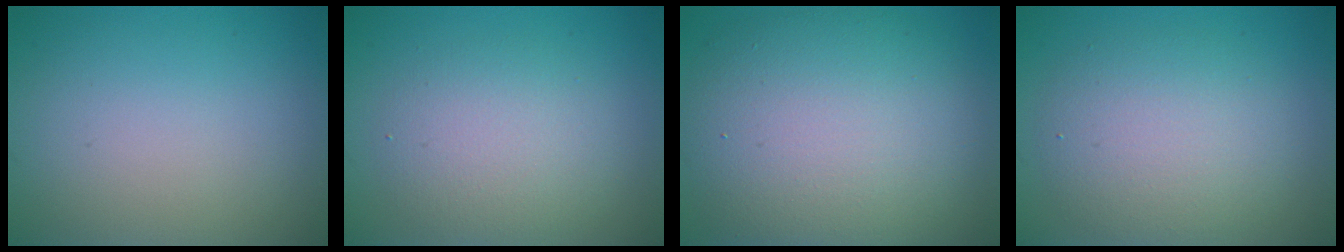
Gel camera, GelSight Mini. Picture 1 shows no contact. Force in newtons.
{"total": 4.2, "press": 4.2, "slide": 0.1}
{"total": 11.6, "press": 11.6, "slide": 0.7}
{"total": 5.1, "press": 5.1, "slide": 0.6}